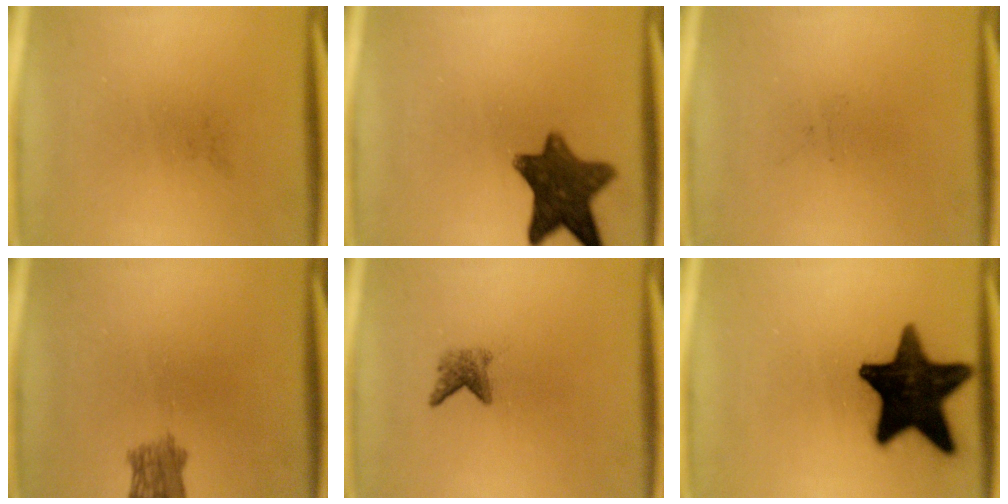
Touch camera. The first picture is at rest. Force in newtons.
{"total": 10.5}
{"total": 0.0}
{"total": 3.5}
{"total": 2.1}
{"total": 18.7}